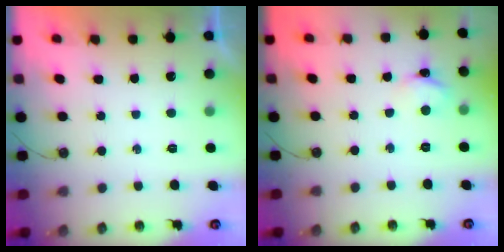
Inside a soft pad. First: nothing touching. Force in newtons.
{"total": 3.7, "press": 3.6, "slide": 0.5}